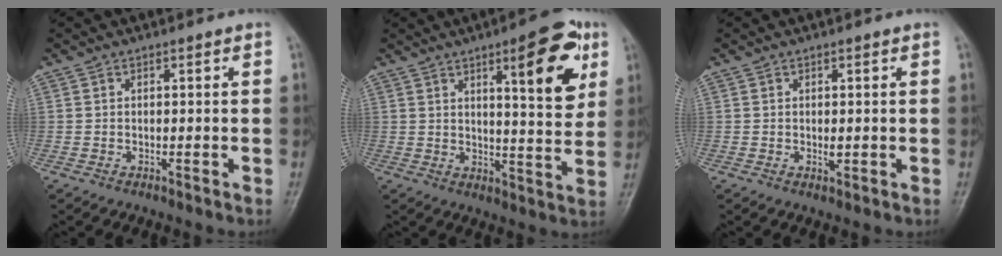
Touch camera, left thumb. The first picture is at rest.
{"total": 13.6, "force": [5.9, 3.8, 11.6], "torque": [-0.134, -0.026, 0.078]}
{"total": 2.0, "force": [0.1, 1.0, 1.7], "torque": [-0.023, -0.003, 0.002]}